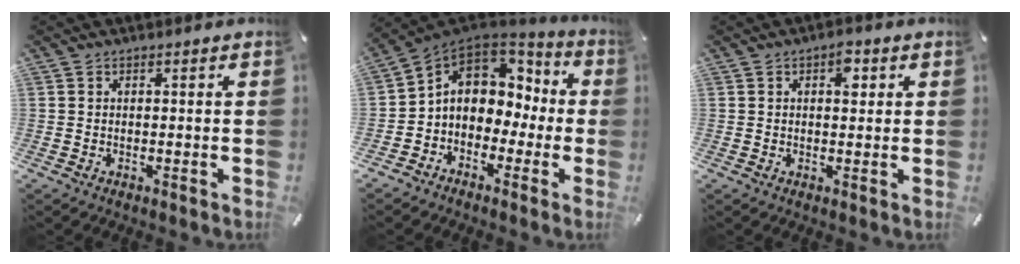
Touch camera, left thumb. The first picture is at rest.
{"total": 9.8, "force": [0.8, 8.6, 4.8], "torque": [-0.091, 0.002, 0.020]}
{"total": 3.4, "force": [1.2, 2.0, 2.5], "torque": [-0.022, -0.004, 0.011]}